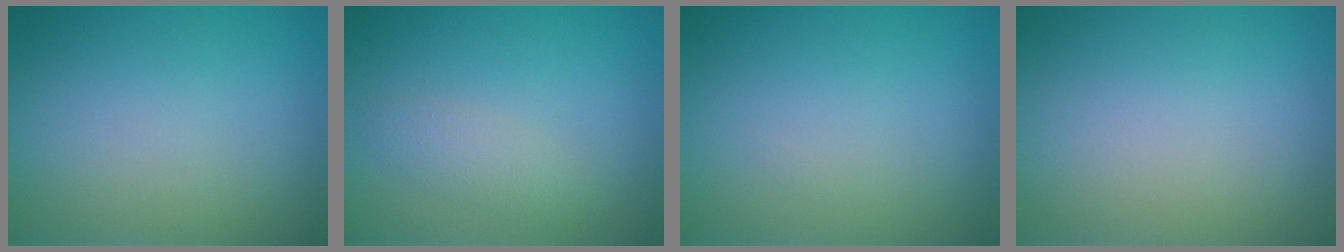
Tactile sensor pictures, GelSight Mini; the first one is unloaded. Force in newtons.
{"total": 1.8, "press": 1.8, "slide": 0.2}
{"total": 0.0}
{"total": 0.0}